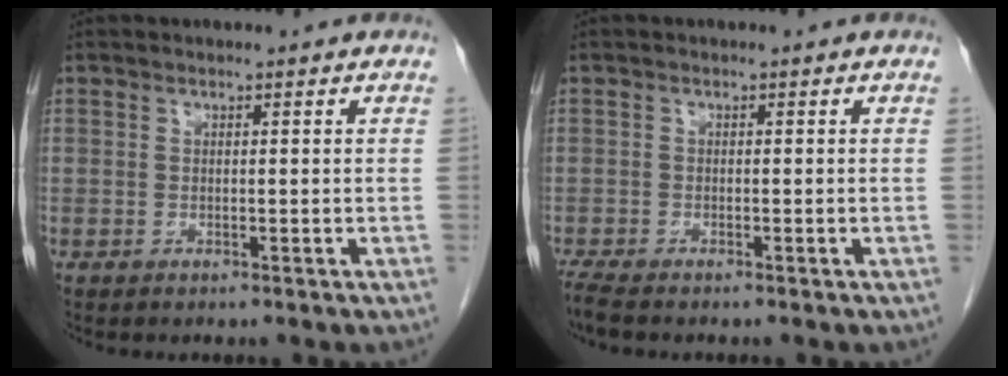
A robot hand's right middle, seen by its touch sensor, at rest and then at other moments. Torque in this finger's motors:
{"motor_torque": [0.40, -0.19, 0.00, 0.02]}